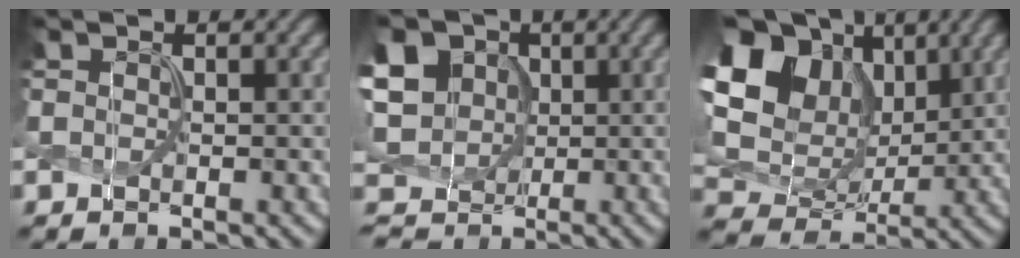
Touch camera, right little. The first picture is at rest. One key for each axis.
{"total": 11.0, "fx": 2.5, "fy": 9.2, "fz": 5.6, "tx": -0.137, "ty": 0.020, "tz": 0.027}
{"total": 17.1, "fx": 6.1, "fy": 12.3, "fz": 10.2, "tx": -0.237, "ty": 0.041, "tz": 0.111}